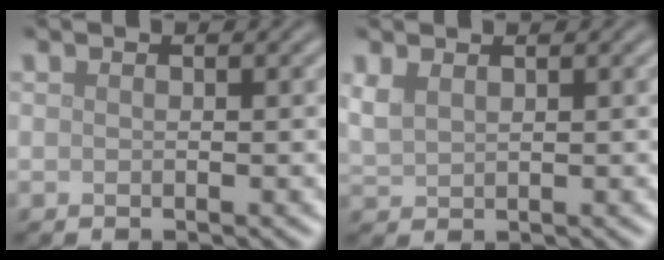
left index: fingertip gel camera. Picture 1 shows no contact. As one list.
[{"total": 1.7, "force": [1.1, 0.9, 1.0], "torque": [-0.030, 0.001, 0.027]}]